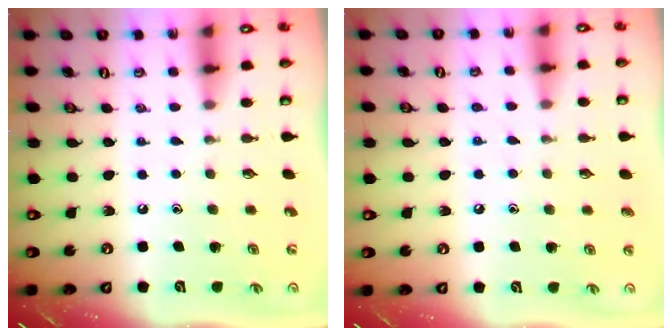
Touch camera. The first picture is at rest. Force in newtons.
{"total": 3.5, "press": 3.5, "slide": 0.4}